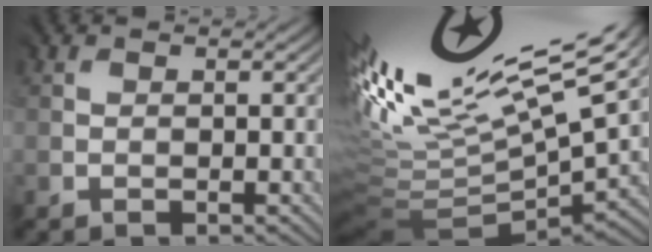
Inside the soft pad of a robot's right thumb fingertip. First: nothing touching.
{"total": 14.7, "force": [4.5, 3.8, 13.4], "torque": [-0.264, -0.001, 0.119]}